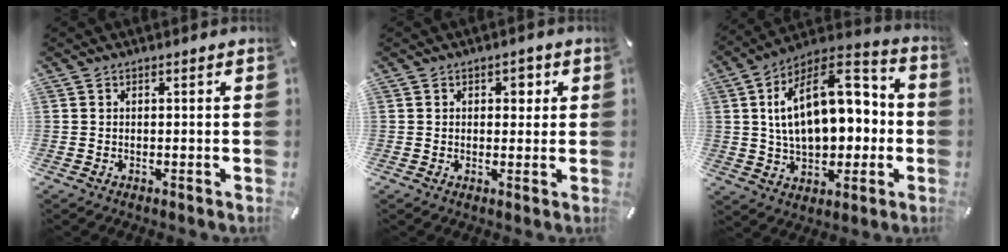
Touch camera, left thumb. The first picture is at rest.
{"total": 2.7, "force": [0.9, 2.0, 1.6], "torque": [-0.003, -0.004, 0.004]}
{"total": 21.5, "force": [3.1, 13.9, 16.1], "torque": [-0.261, -0.007, 0.054]}